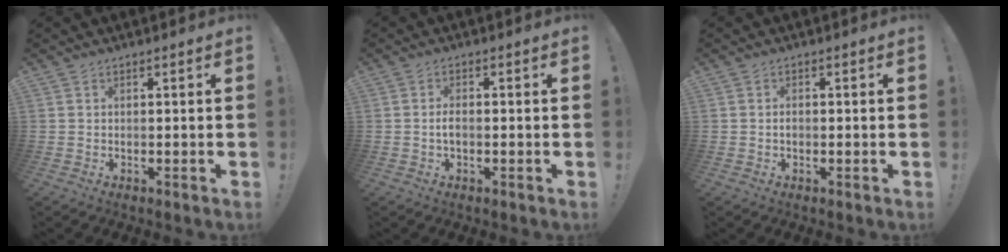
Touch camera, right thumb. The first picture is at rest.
{"total": 2.7, "force": [-0.6, 1.1, 2.3], "torque": [-0.049, 0.003, -0.013]}
{"total": 0.9, "force": [-0.5, 0.5, 0.6], "torque": [-0.003, -0.001, -0.011]}